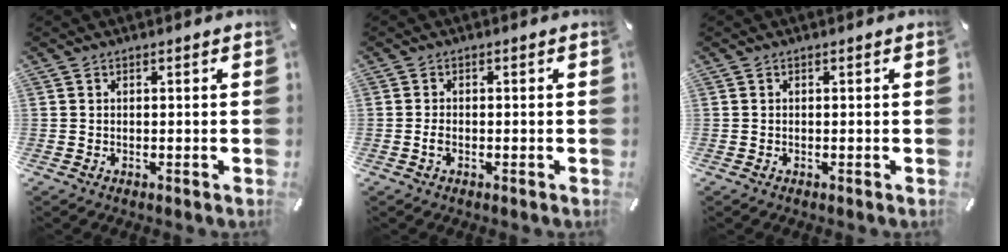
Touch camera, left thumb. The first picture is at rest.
{"total": 1.4, "force": [-0.6, 0.7, 1.1], "torque": [-0.026, 0.001, -0.013]}
{"total": 0.0}